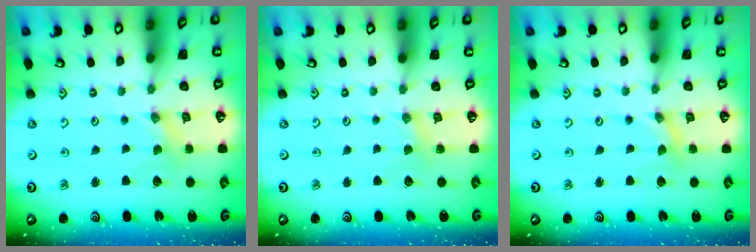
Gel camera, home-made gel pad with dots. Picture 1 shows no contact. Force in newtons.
{"total": 2.1, "press": 2.1, "slide": 0.4}
{"total": 0.0}